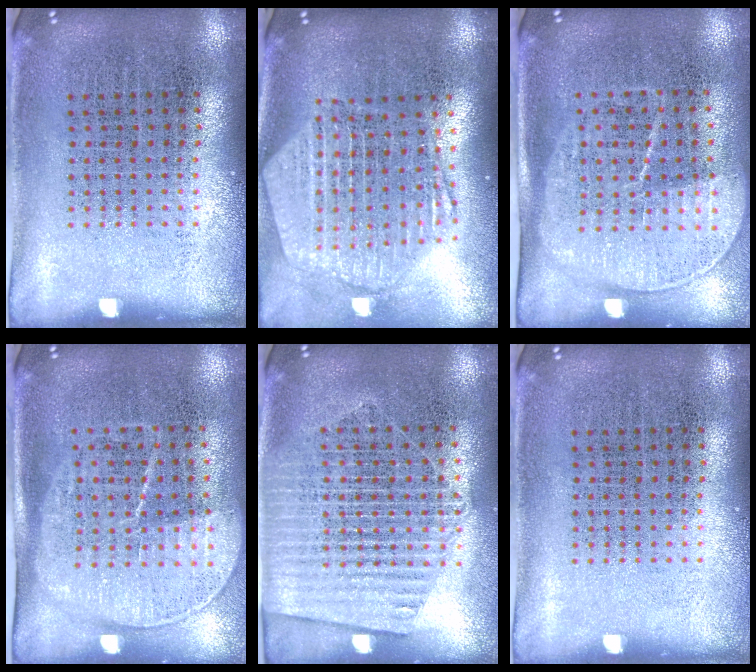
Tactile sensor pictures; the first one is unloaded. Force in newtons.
{"total": 2.7, "press": 2.2, "slide": 1.5}
{"total": 1.6, "press": 1.3, "slide": 0.9}
{"total": 1.6, "press": 1.3, "slide": 0.9}
{"total": 1.6, "press": 1.5, "slide": 0.6}
{"total": 0.0}